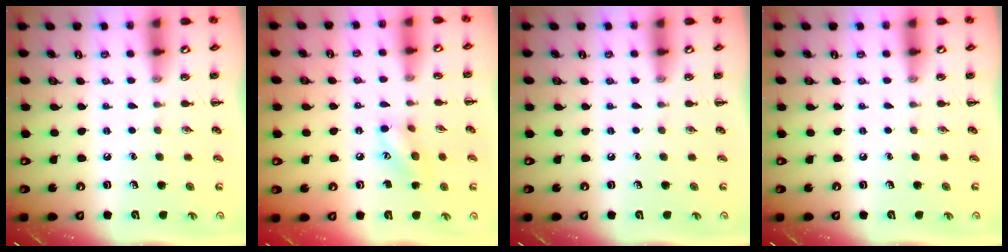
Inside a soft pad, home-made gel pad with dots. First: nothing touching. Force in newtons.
{"total": 9.2, "press": 9.2, "slide": 0.4}
{"total": 0.0}
{"total": 0.0}